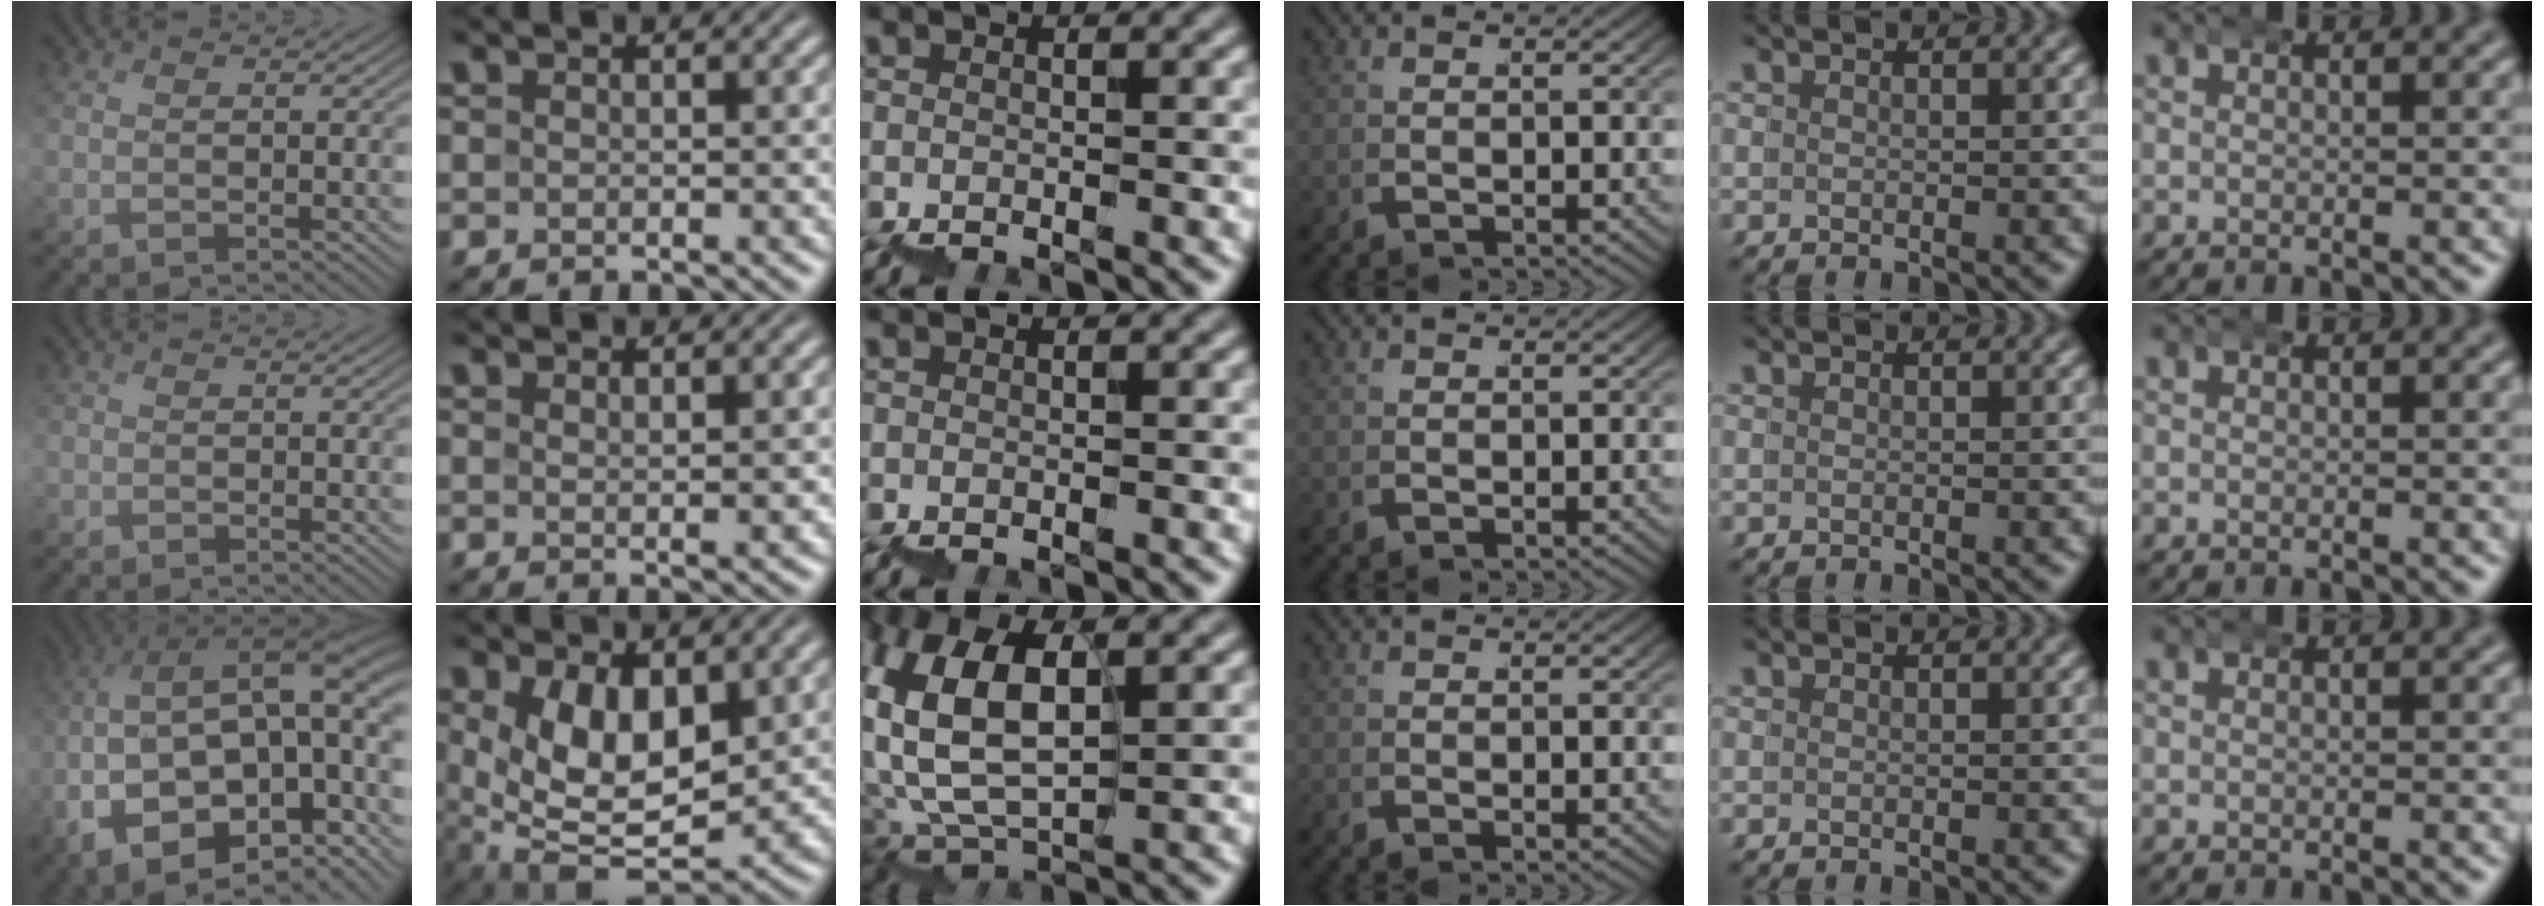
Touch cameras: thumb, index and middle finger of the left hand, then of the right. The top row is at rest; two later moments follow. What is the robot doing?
{"motion": "wrap", "object": "bandana"}